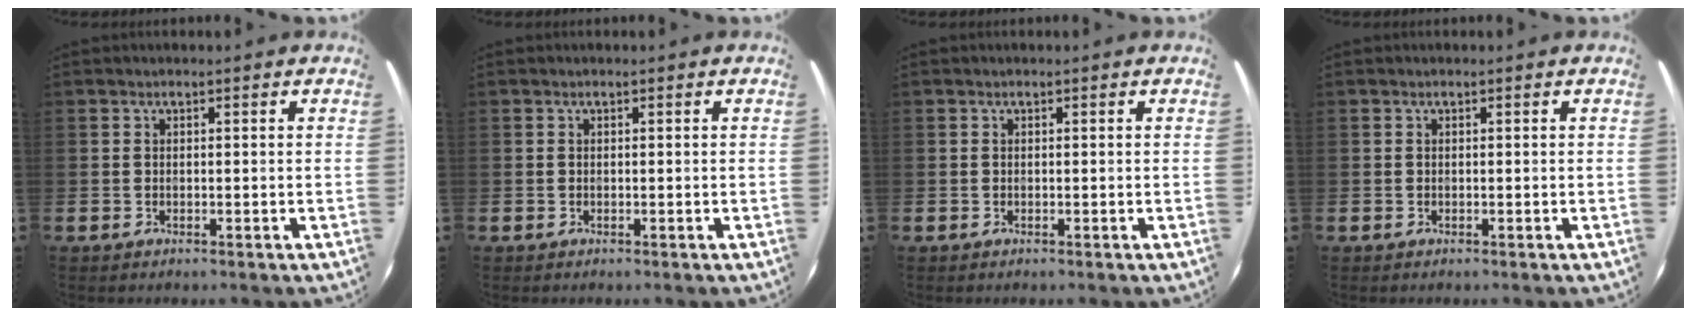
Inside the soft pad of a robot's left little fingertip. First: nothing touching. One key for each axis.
{"total": 0.0}
{"total": 0.0}
{"total": 0.0}